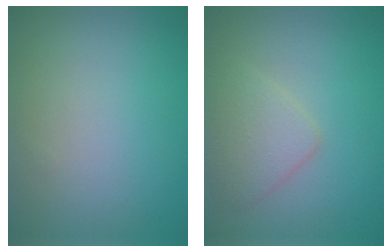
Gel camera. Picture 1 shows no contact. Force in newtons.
{"total": 3.0, "press": 3.0, "slide": 0.1}